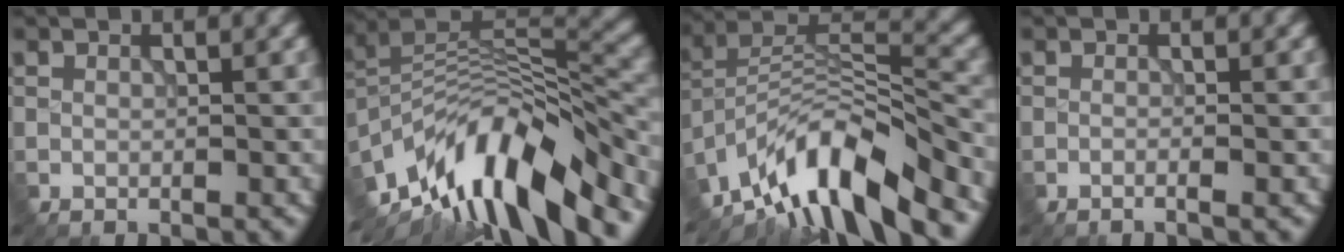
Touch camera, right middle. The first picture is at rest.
{"total": 13.0, "force": [-8.7, 4.7, 8.4], "torque": [-0.151, 0.025, -0.155]}
{"total": 10.9, "force": [-8.1, 3.3, 6.4], "torque": [-0.101, 0.015, -0.159]}
{"total": 0.8, "force": [-0.5, -0.1, 0.6], "torque": [-0.010, 0.000, -0.012]}